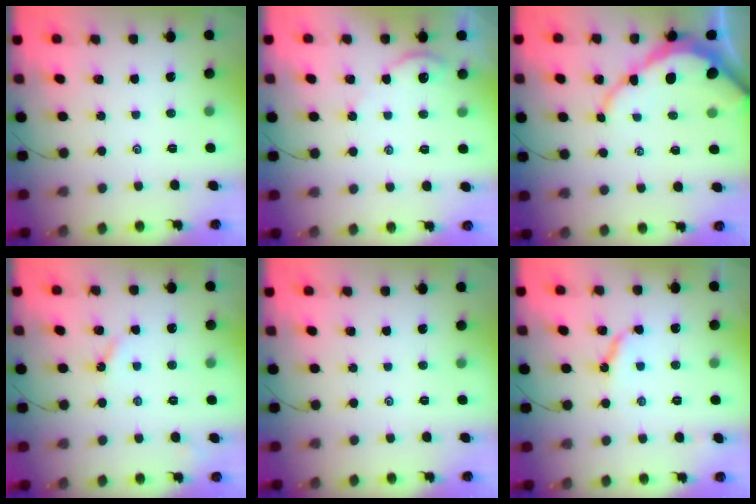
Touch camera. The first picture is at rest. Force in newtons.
{"total": 2.7, "press": 2.7, "slide": 0.4}
{"total": 8.5, "press": 8.4, "slide": 1.0}
{"total": 3.0, "press": 2.9, "slide": 0.5}
{"total": 0.0}
{"total": 6.5, "press": 6.4, "slide": 0.7}